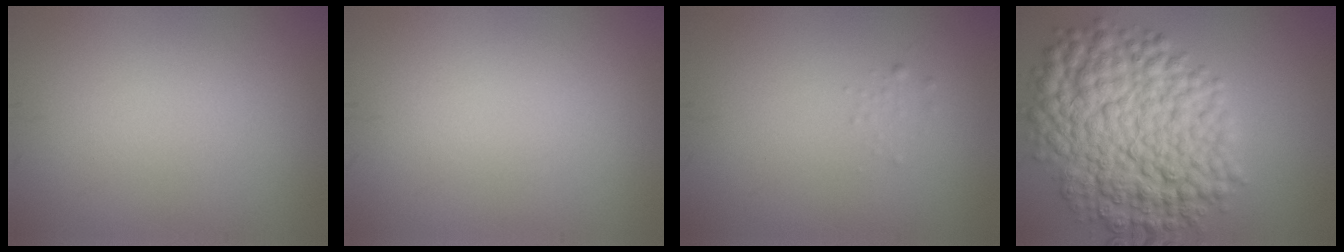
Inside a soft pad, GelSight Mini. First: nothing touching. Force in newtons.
{"total": 0.0}
{"total": 0.6, "press": 0.6, "slide": 0.0}
{"total": 12.2, "press": 12.2, "slide": 0.2}